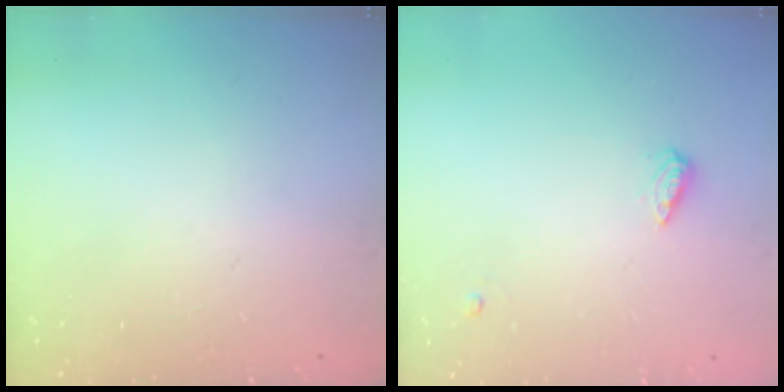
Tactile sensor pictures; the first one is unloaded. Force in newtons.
{"total": 5.2, "press": 5.1, "slide": 1.0}